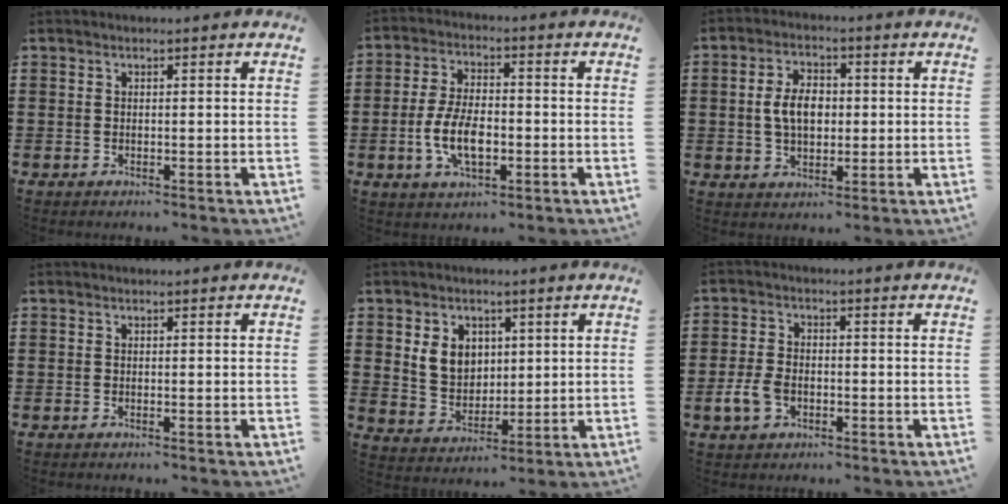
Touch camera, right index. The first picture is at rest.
{"total": 7.7, "force": [-2.0, 3.6, 6.5], "torque": [-0.146, -0.002, -0.042]}
{"total": 5.9, "force": [0.2, 3.7, 4.6], "torque": [-0.093, 0.009, -0.003]}
{"total": 0.0}
{"total": 6.2, "force": [2.1, 5.1, 2.8], "torque": [-0.067, 0.014, 0.037]}
{"total": 4.4, "force": [-1.5, 2.8, 3.0], "torque": [-0.083, -0.004, -0.032]}